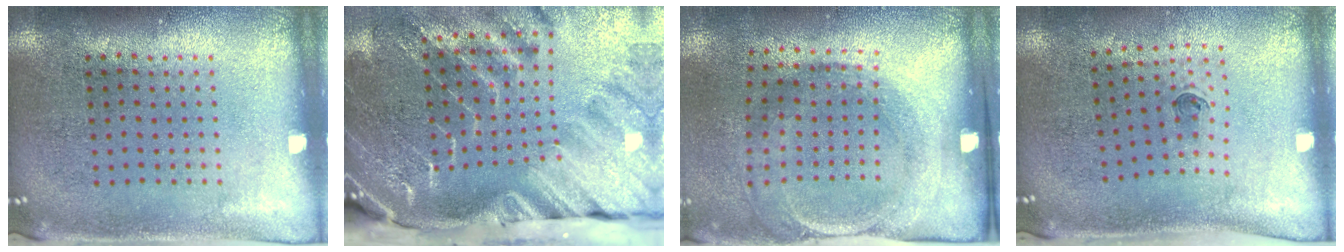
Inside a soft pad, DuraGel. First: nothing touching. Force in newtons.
{"total": 4.6, "press": 3.4, "slide": 3.0}
{"total": 1.8, "press": 1.2, "slide": 1.4}
{"total": 0.5, "press": 0.3, "slide": 0.4}